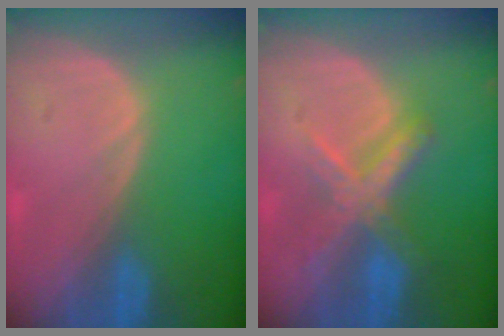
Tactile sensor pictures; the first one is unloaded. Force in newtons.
{"total": 7.3, "press": 6.1, "slide": 3.9}